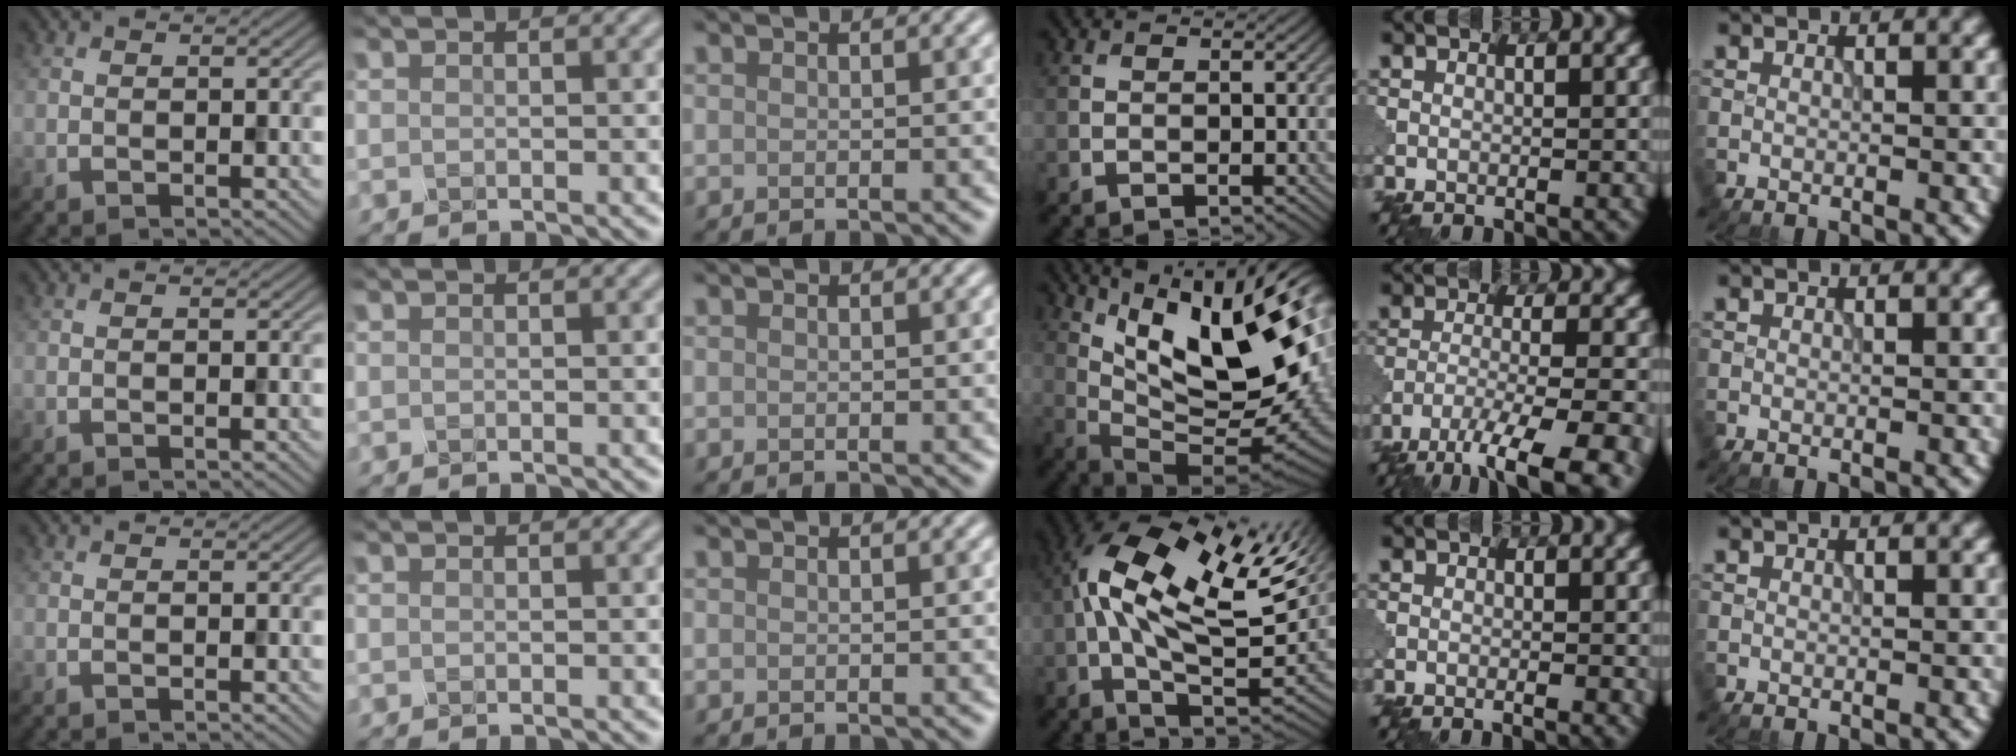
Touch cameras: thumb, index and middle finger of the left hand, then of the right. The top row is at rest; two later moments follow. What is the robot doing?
{"motion": "shake", "object": "salt shaker"}